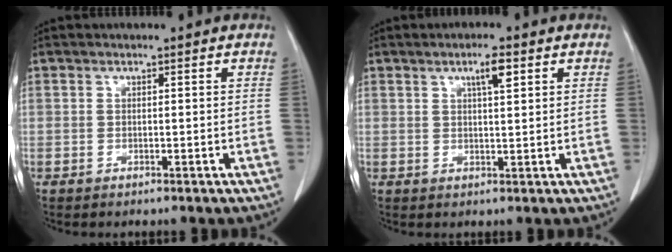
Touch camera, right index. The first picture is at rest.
{"total": 3.5, "force": [1.9, 0.5, 3.0], "torque": [-0.047, 0.001, 0.031]}